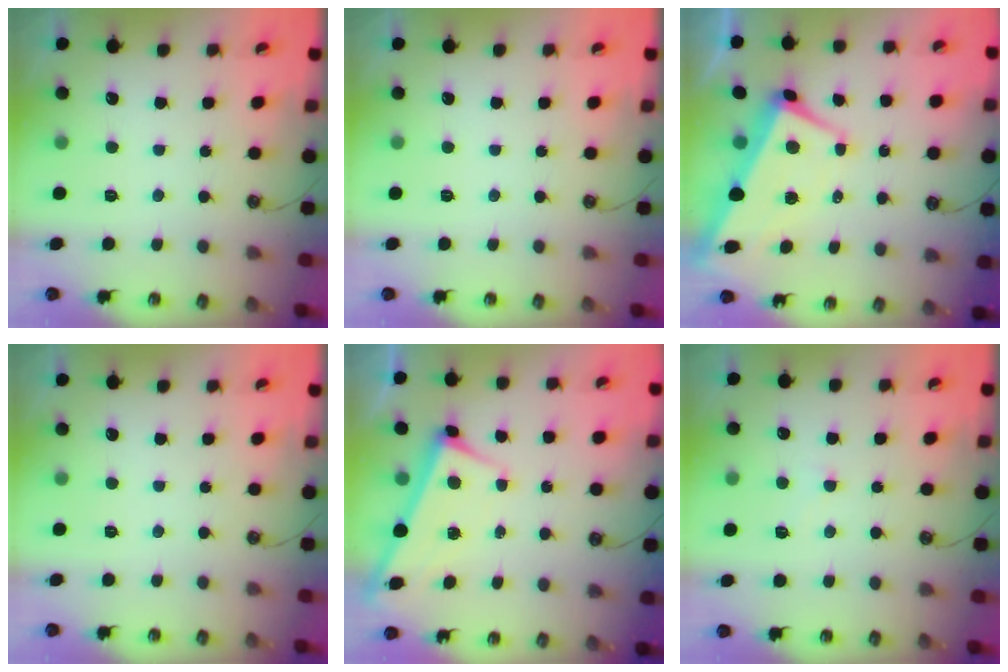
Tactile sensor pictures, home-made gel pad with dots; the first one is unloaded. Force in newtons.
{"total": 0.0}
{"total": 1.0, "press": 0.0, "slide": 1.0}
{"total": 0.0}
{"total": 2.8, "press": 2.8, "slide": 0.5}
{"total": 1.9, "press": 1.8, "slide": 0.6}